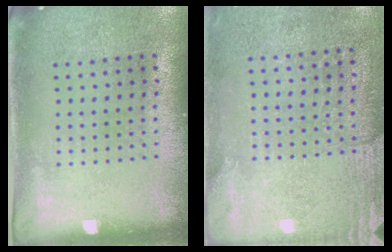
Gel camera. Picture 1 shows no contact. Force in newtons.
{"total": 2.7, "press": 2.4, "slide": 1.2}